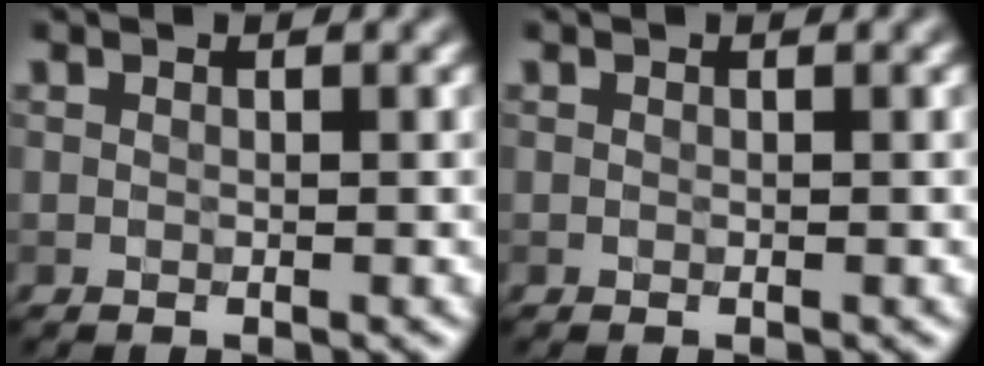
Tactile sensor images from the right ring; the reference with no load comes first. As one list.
[{"total": 0.0}]